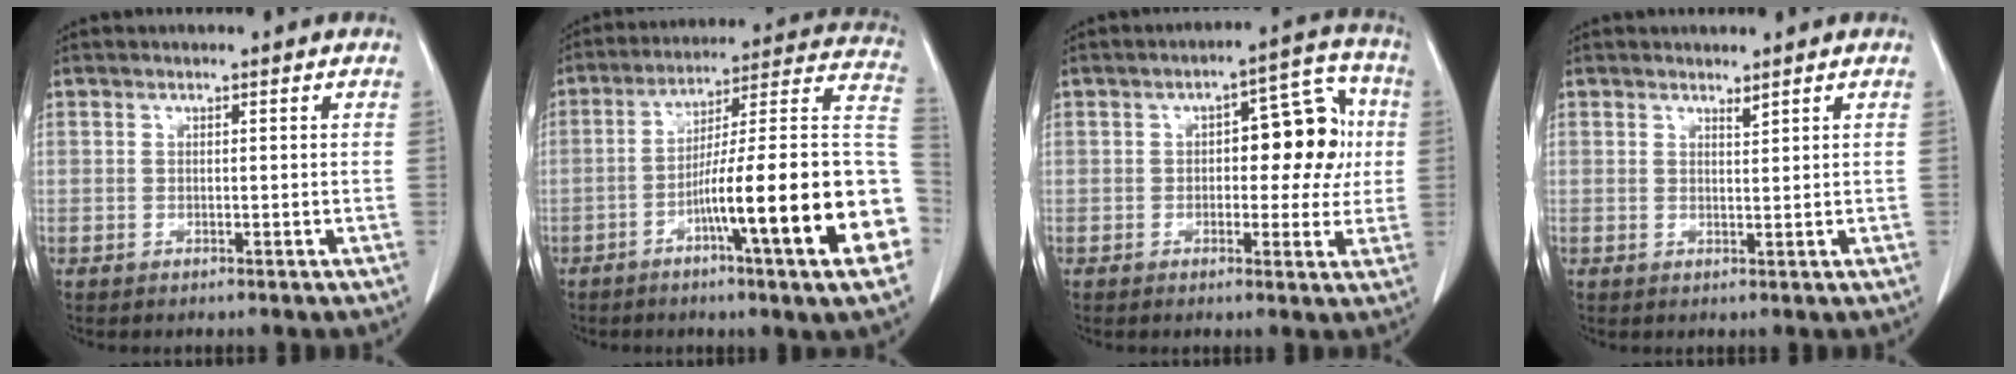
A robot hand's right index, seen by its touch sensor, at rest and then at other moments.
{"total": 23.0, "force": [-7.1, 0.5, 21.8], "torque": [-0.235, 0.013, -0.109]}
{"total": 10.1, "force": [0.9, 4.5, 9.0], "torque": [-0.099, 0.036, 0.011]}
{"total": 0.9, "force": [0.9, -0.1, 0.3], "torque": [-0.009, -0.008, 0.016]}